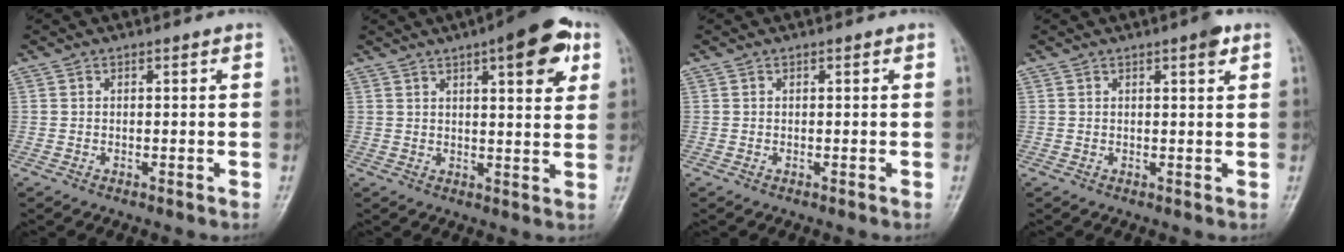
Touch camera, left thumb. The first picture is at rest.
{"total": 11.6, "force": [5.5, 3.6, 9.5], "torque": [-0.102, -0.011, 0.066]}
{"total": 0.0}
{"total": 2.5, "force": [1.4, 0.5, 2.0], "torque": [-0.026, -0.005, 0.017]}